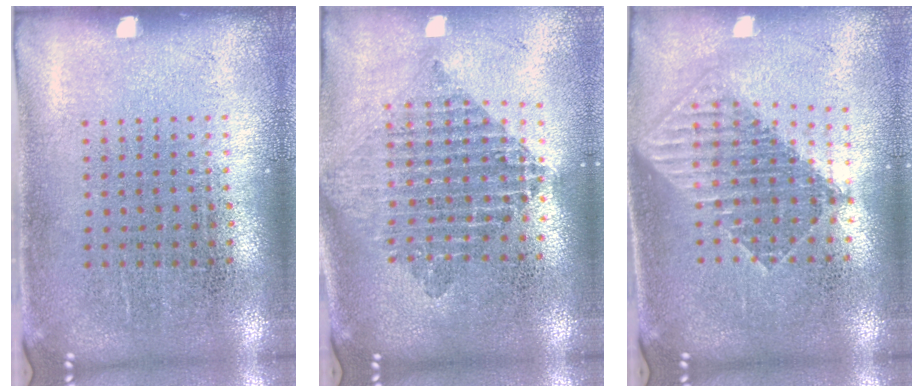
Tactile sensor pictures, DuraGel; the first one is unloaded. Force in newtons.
{"total": 2.1, "press": 1.7, "slide": 1.2}
{"total": 1.7, "press": 1.4, "slide": 0.9}